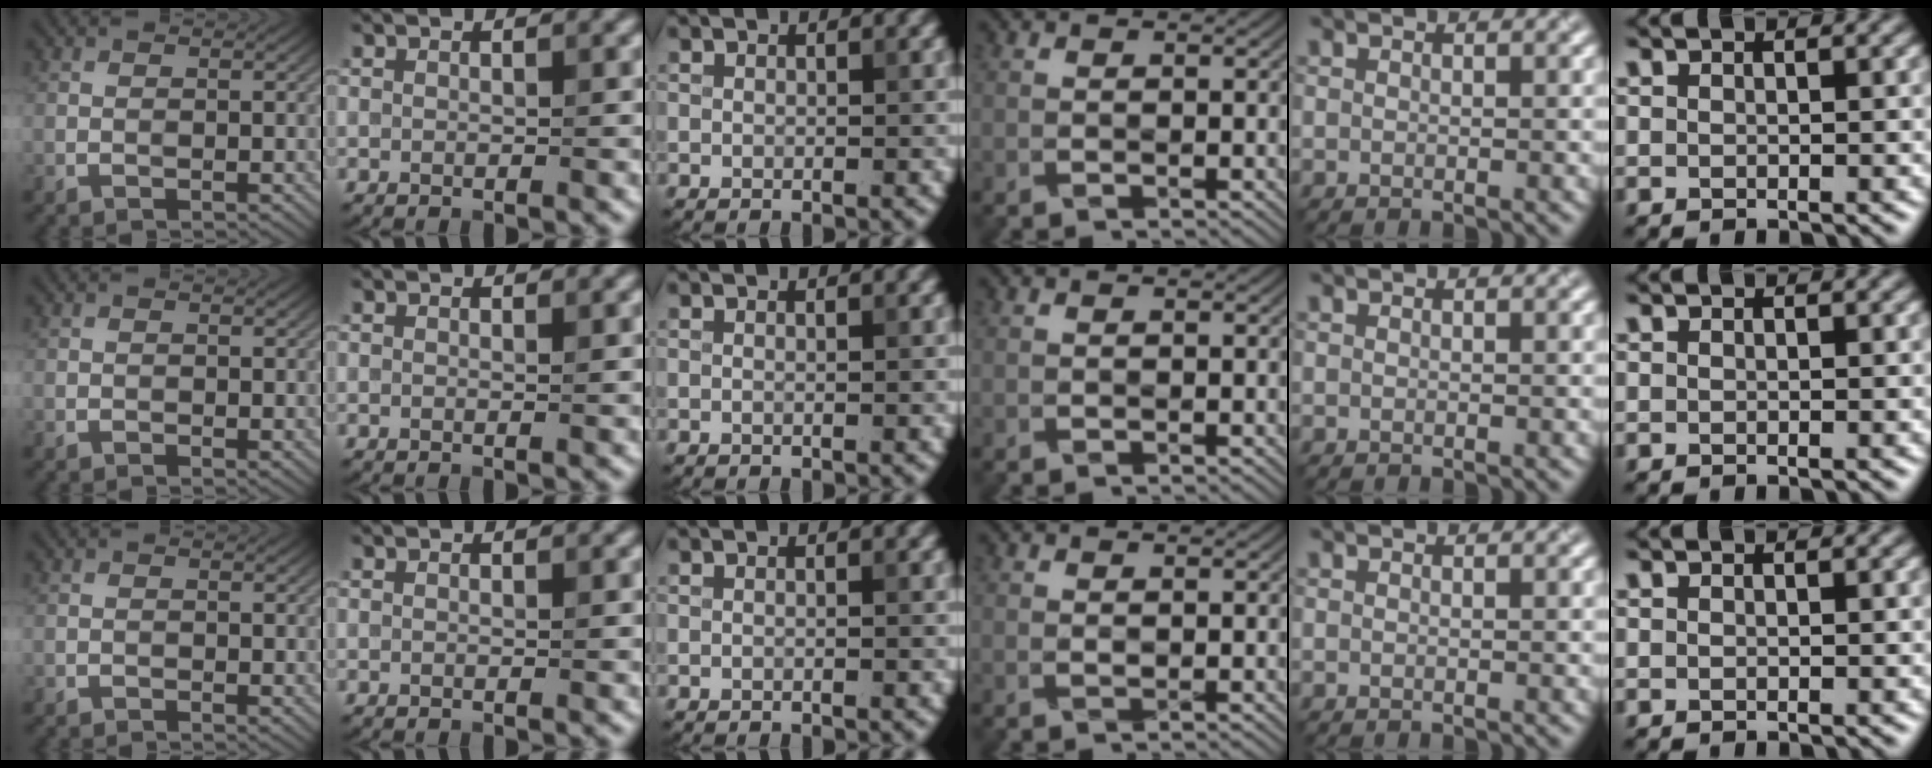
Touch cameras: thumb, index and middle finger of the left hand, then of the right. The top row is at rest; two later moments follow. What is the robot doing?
{"motion": "wrap", "object": "aluminum foil"}